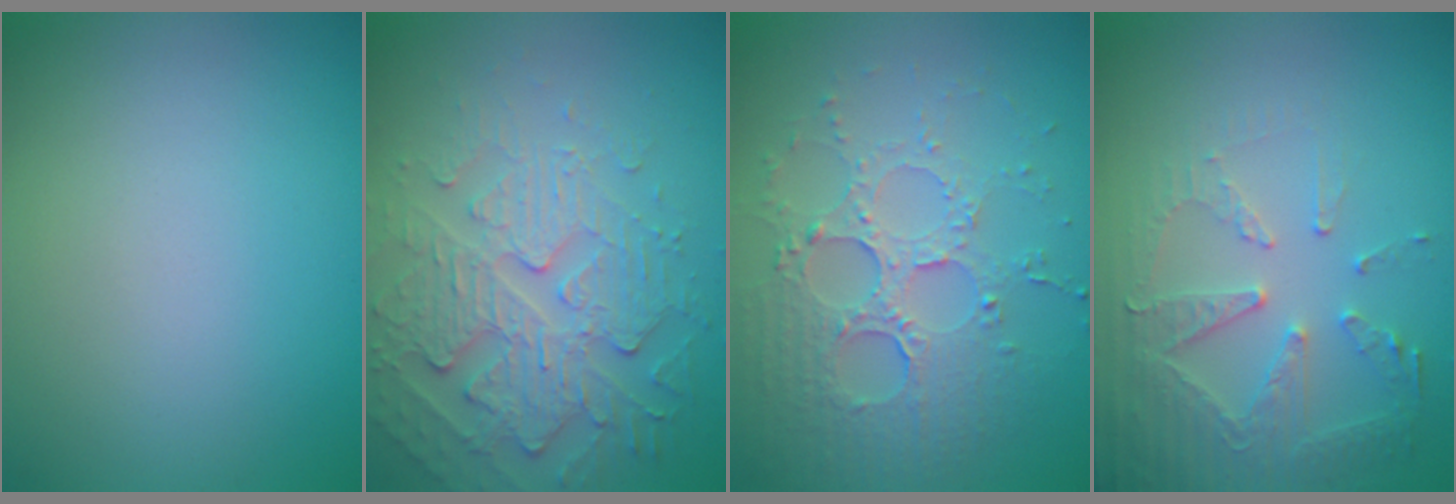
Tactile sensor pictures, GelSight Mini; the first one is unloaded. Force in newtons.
{"total": 4.7, "press": 4.2, "slide": 2.3}
{"total": 3.9, "press": 3.6, "slide": 1.4}
{"total": 5.2, "press": 3.8, "slide": 3.5}